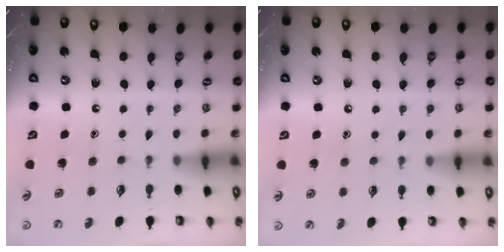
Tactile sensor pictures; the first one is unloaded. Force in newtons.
{"total": 5.9, "press": 5.9, "slide": 0.8}